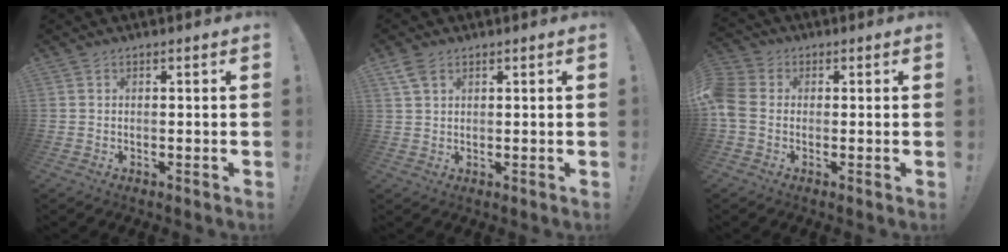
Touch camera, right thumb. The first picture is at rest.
{"total": 3.9, "force": [2.3, 2.2, 2.3], "torque": [-0.046, -0.004, 0.046]}
{"total": 6.1, "force": [-0.4, 4.5, 4.0], "torque": [-0.103, 0.002, -0.008]}